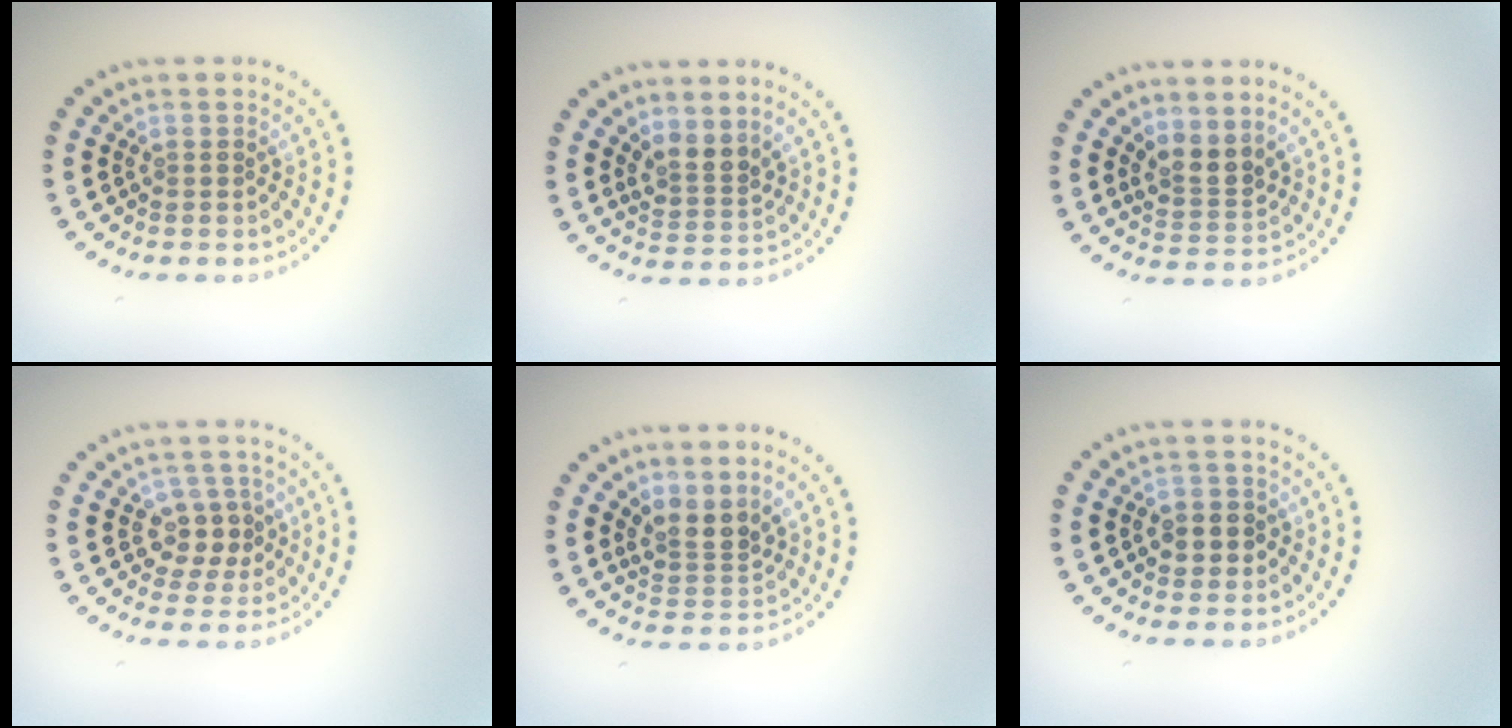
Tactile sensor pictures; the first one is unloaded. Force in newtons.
{"total": 2.4, "press": 1.8, "slide": 1.7}
{"total": 2.5, "press": 2.1, "slide": 1.4}
{"total": 2.9, "press": 2.6, "slide": 1.3}
{"total": 2.6, "press": 1.8, "slide": 1.8}
{"total": 2.3, "press": 2.1, "slide": 0.8}